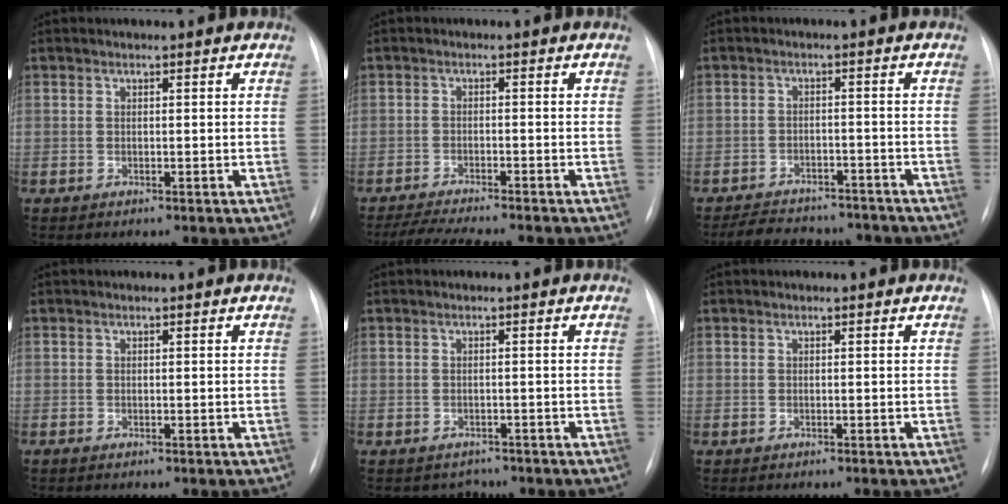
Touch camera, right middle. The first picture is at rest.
{"total": 8.4, "force": [-7.5, 0.4, 3.9], "torque": [-0.062, -0.016, -0.116]}
{"total": 10.6, "force": [-9.4, 4.0, 2.8], "torque": [-0.043, 0.010, -0.125]}
{"total": 0.0}
{"total": 2.1, "force": [-1.8, 1.1, -0.4], "torque": [0.002, 0.004, -0.023]}
{"total": 0.0}